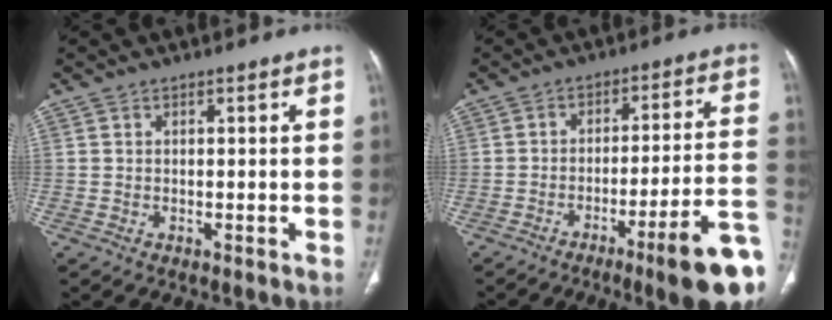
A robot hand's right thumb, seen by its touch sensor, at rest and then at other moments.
{"total": 16.2, "force": [-7.8, 1.5, 14.1], "torque": [-0.157, 0.043, -0.107]}